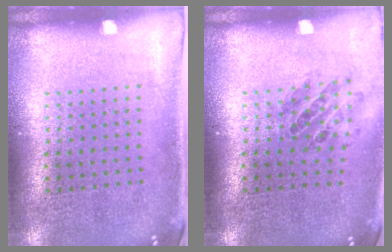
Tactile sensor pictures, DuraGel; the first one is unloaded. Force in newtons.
{"total": 0.9, "press": 0.9, "slide": 0.0}